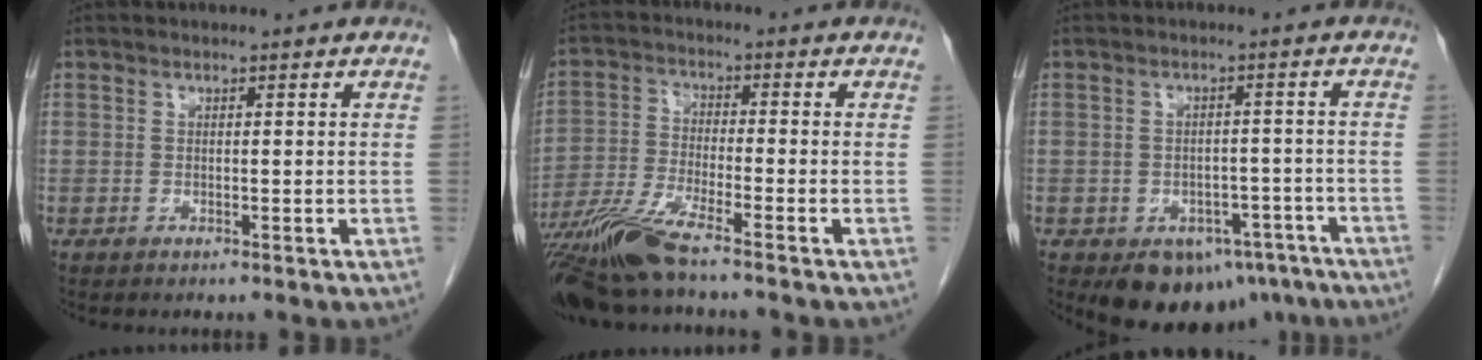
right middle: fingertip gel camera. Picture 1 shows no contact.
{"total": 9.3, "force": [-7.2, -0.1, 5.8], "torque": [-0.119, -0.028, -0.140]}
{"total": 10.5, "force": [-7.1, 6.4, 4.4], "torque": [-0.038, 0.013, -0.093]}